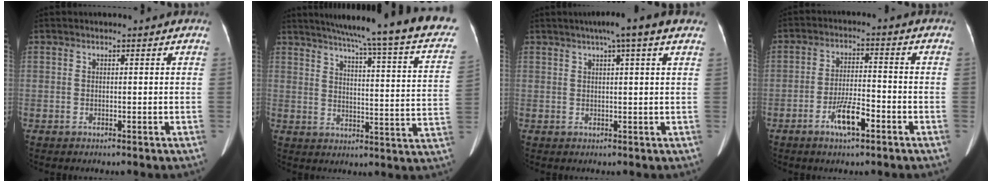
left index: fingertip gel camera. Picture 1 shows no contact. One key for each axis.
{"total": 27.4, "fx": 22.9, "fy": 1.2, "fz": 15.0, "tx": -0.201, "ty": -0.054, "tz": 0.269}
{"total": 6.8, "fx": 4.6, "fy": -0.1, "fz": 5.0, "tx": -0.071, "ty": 0.030, "tz": 0.057}
{"total": 6.1, "fx": -3.3, "fy": 1.3, "fz": 4.9, "tx": -0.098, "ty": 0.000, "tz": -0.059}